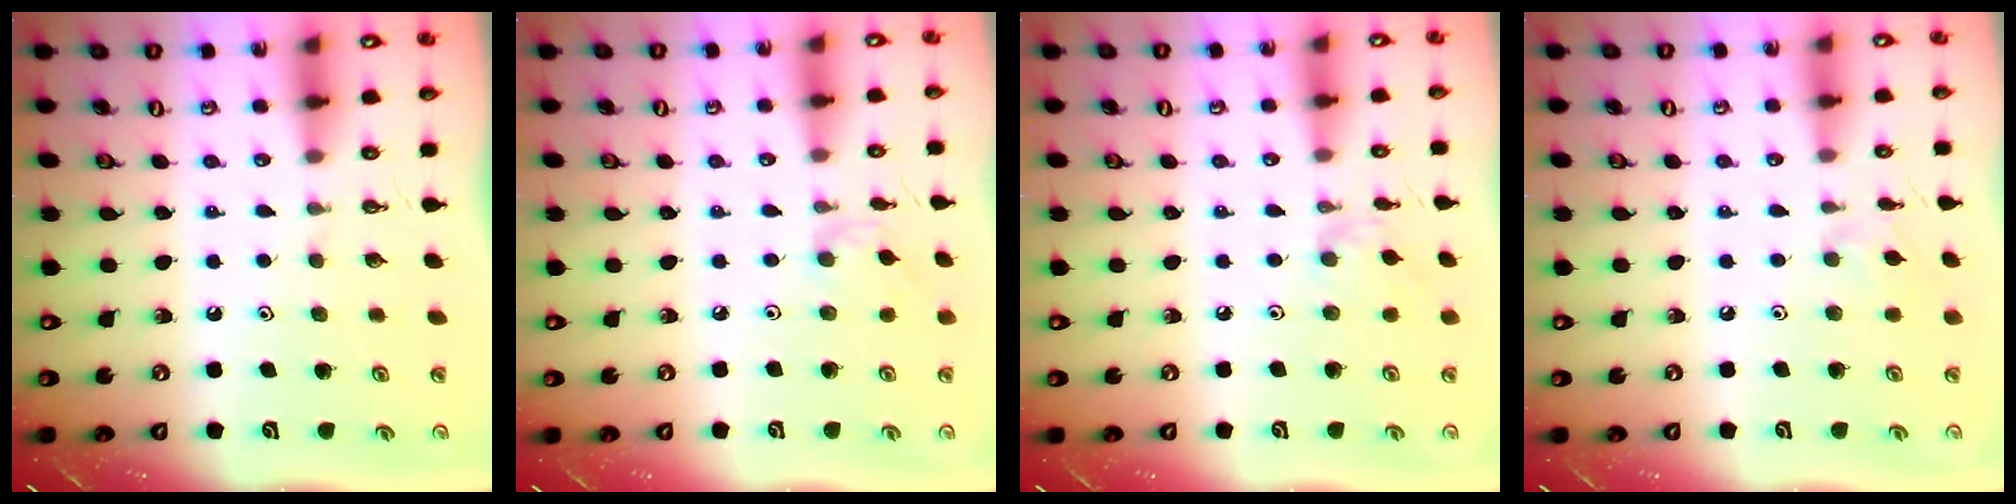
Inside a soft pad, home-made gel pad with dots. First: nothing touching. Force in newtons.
{"total": 2.5, "press": 2.5, "slide": 0.4}
{"total": 2.8, "press": 2.8, "slide": 0.5}
{"total": 6.2, "press": 6.1, "slide": 0.9}